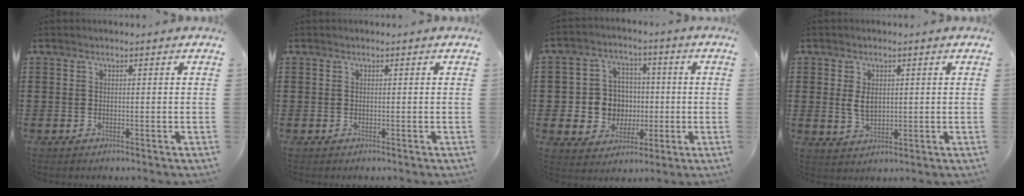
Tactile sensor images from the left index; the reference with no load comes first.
{"total": 0.0}
{"total": 7.6, "force": [-0.2, 7.3, 2.1], "torque": [-0.075, 0.018, 0.004]}
{"total": 3.3, "force": [0.5, 2.0, 2.5], "torque": [-0.054, 0.001, 0.004]}